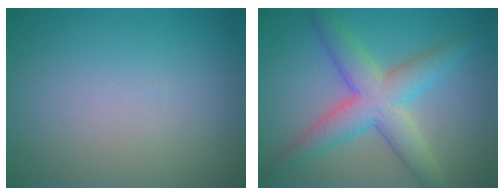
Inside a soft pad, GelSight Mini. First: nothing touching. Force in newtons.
{"total": 6.1, "press": 6.0, "slide": 0.2}